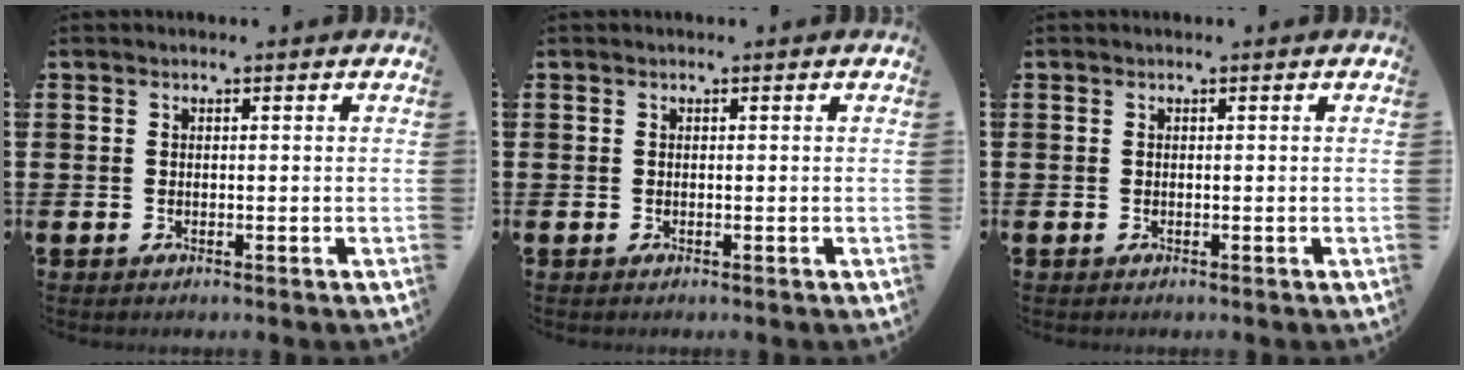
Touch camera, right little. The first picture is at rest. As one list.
[{"total": 0.0}, {"total": 0.0}]